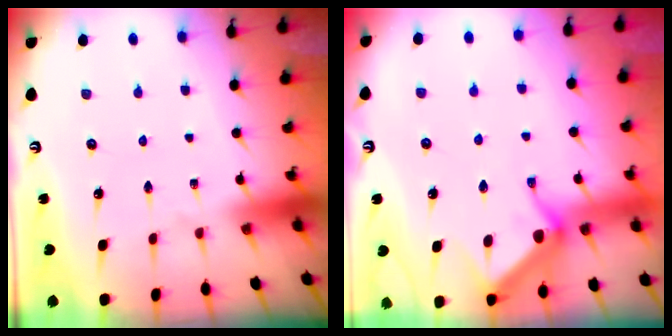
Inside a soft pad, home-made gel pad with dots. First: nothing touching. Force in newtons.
{"total": 11.8, "press": 11.7, "slide": 0.3}